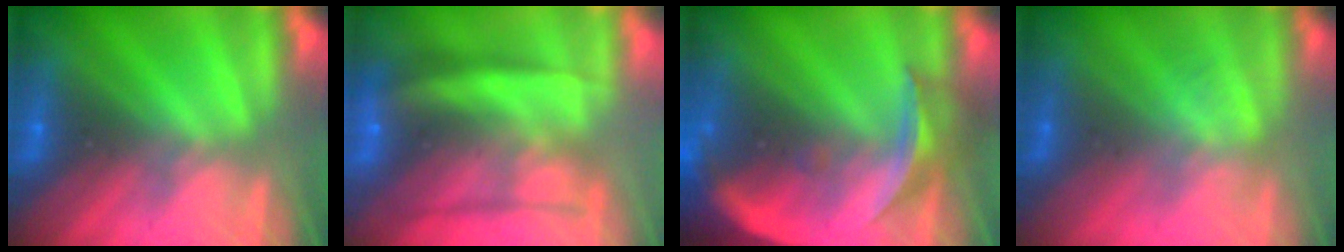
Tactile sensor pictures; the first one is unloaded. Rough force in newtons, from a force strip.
{"total": 5.8}
{"total": 9.3}
{"total": 2.4}